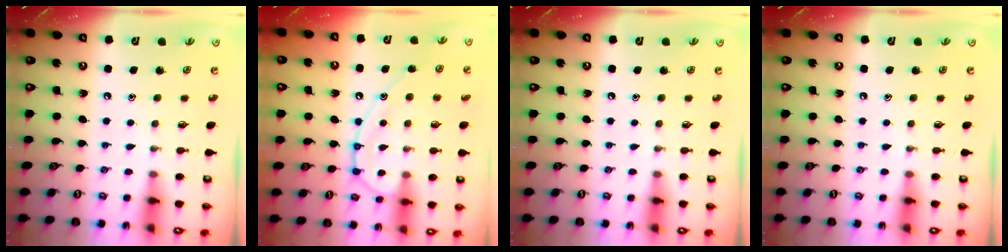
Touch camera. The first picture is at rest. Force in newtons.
{"total": 14.0, "press": 13.9, "slide": 1.4}
{"total": 0.0}
{"total": 0.0}